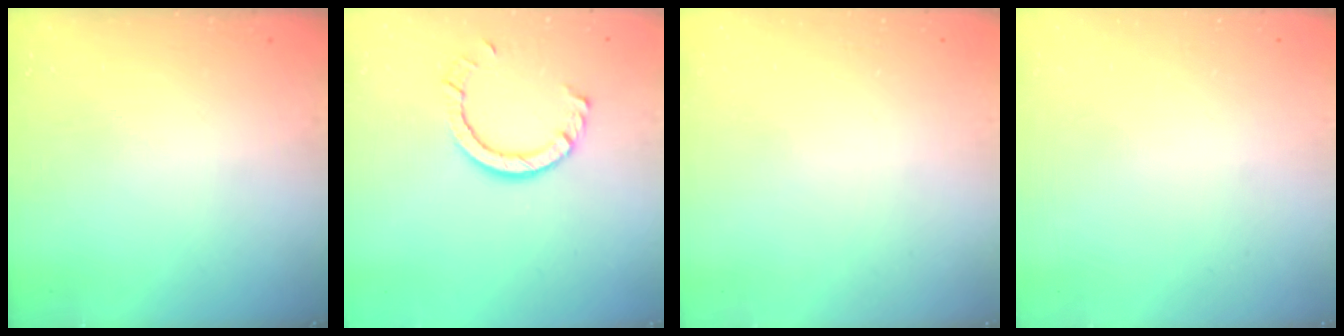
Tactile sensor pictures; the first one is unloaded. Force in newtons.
{"total": 7.8, "press": 7.7, "slide": 0.7}
{"total": 2.5, "press": 2.5, "slide": 0.2}
{"total": 2.6, "press": 2.6, "slide": 0.2}